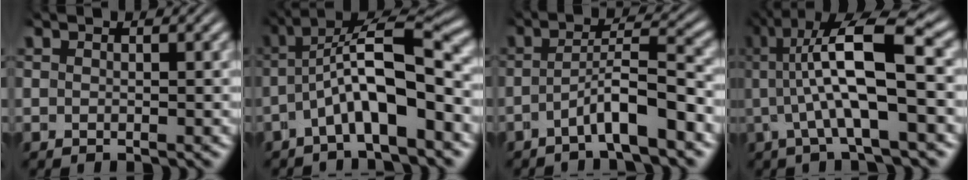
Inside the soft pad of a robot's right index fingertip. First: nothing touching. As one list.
[{"total": 6.5, "force": [-0.4, 2.4, 6.1], "torque": [-0.107, -0.009, -0.003]}, {"total": 4.1, "force": [-2.7, 0.5, 3.0], "torque": [-0.050, 0.002, -0.044]}, {"total": 9.6, "force": [2.4, 3.3, 8.7], "torque": [-0.148, 0.008, 0.032]}]